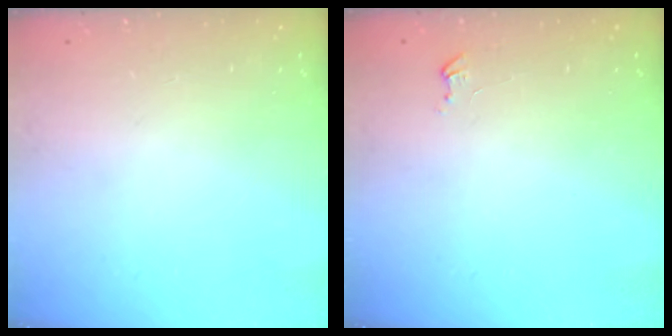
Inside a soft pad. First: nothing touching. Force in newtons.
{"total": 2.6, "press": 2.6, "slide": 0.3}